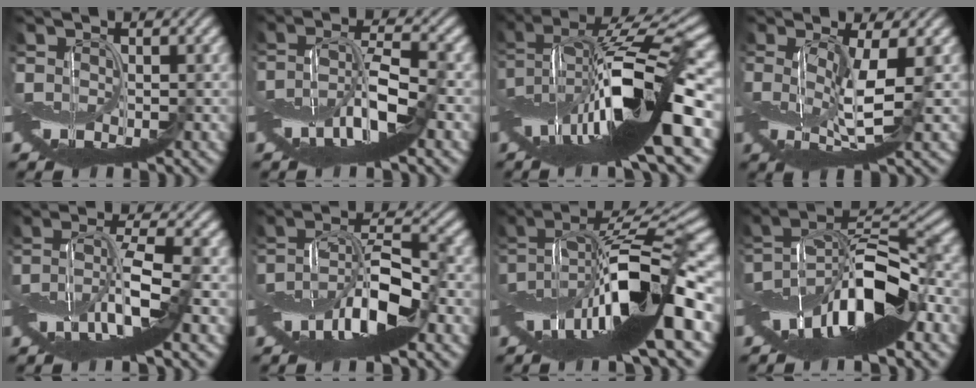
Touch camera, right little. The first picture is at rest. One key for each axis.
{"total": 6.6, "fx": -3.1, "fy": 1.8, "fz": 5.6, "tx": -0.109, "ty": 0.006, "tz": -0.065}
{"total": 15.6, "fx": -1.9, "fy": 4.3, "fz": 14.8, "tx": -0.269, "ty": 0.014, "tz": -0.039}
{"total": 4.8, "fx": 0.1, "fy": 1.1, "fz": 4.7, "tx": -0.103, "ty": -0.006, "tz": 0.000}
{"total": 6.8, "fx": -2.6, "fy": 1.6, "fz": 6.0, "tx": -0.118, "ty": 0.007, "tz": -0.055}
{"total": 8.5, "fx": -4.2, "fy": 2.8, "fz": 6.9, "tx": -0.127, "ty": 0.011, "tz": -0.084}
{"total": 15.6, "fx": -3.7, "fy": 4.6, "fz": 14.4, "tx": -0.262, "ty": 0.023, "tz": -0.070}
{"total": 13.1, "fx": -5.5, "fy": 4.7, "fz": 11.0, "tx": -0.181, "ty": 0.013, "tz": -0.111}